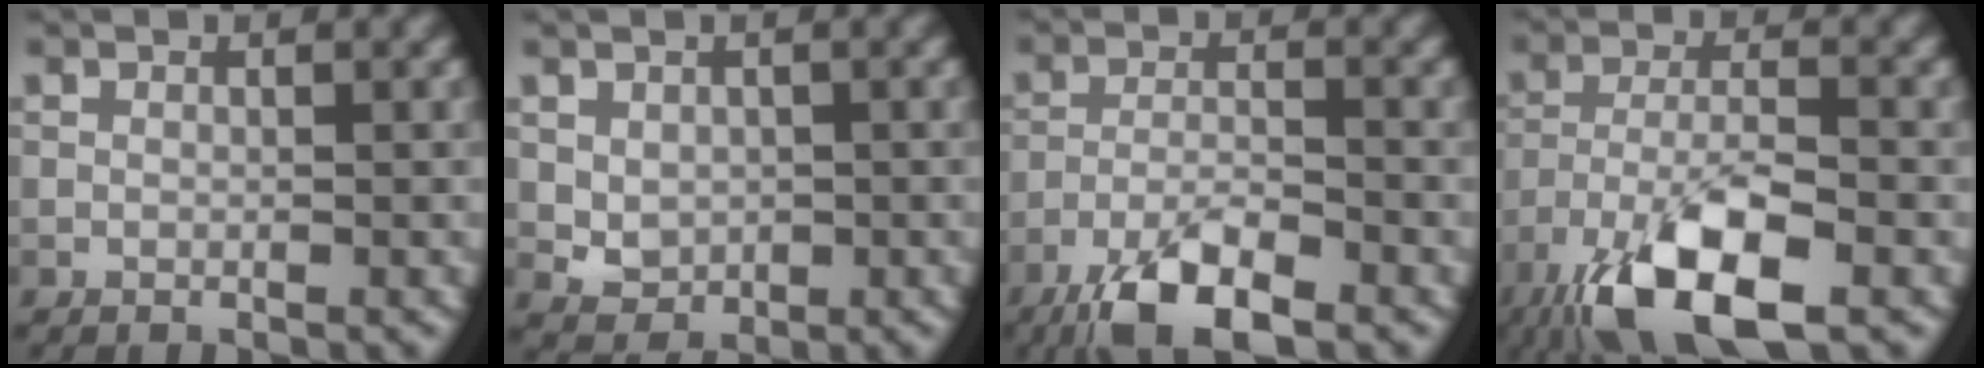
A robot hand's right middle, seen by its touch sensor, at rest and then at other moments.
{"total": 2.3, "force": [0.2, 1.9, 1.3], "torque": [-0.026, -0.007, 0.008]}
{"total": 6.4, "force": [-4.4, 1.8, 4.4], "torque": [-0.082, -0.004, -0.085]}
{"total": 9.6, "force": [-5.5, 3.2, 7.2], "torque": [-0.139, -0.005, -0.104]}